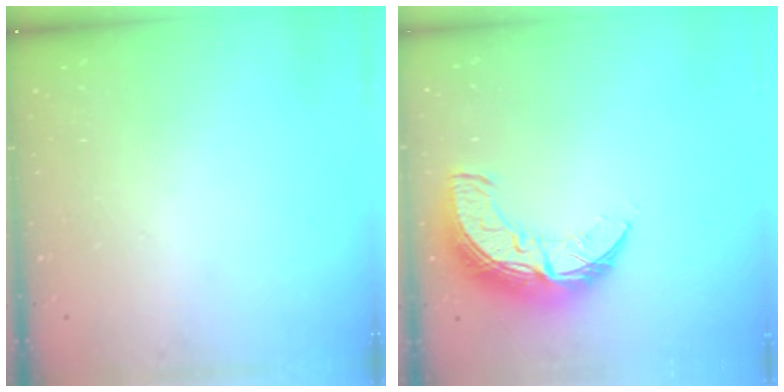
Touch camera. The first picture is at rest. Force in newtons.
{"total": 11.3, "press": 11.3, "slide": 0.8}